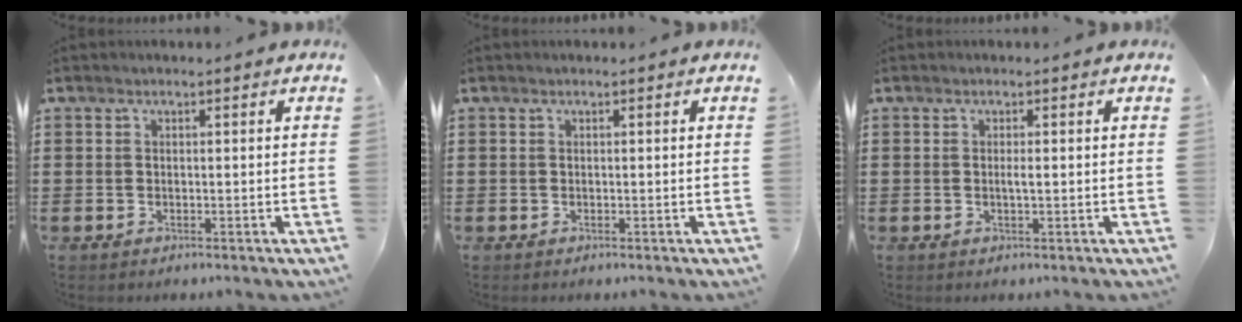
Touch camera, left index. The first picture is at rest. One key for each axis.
{"total": 0.0}
{"total": 1.0, "fx": 0.0, "fy": 0.0, "fz": 1.0, "tx": -0.020, "ty": -0.004, "tz": 0.000}